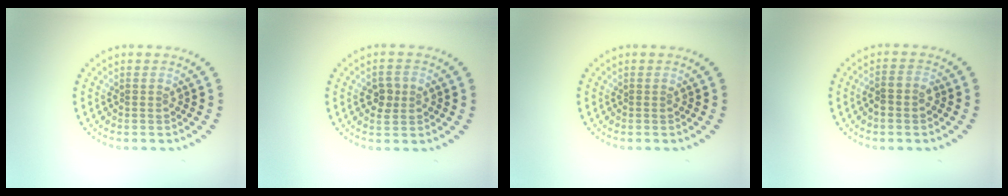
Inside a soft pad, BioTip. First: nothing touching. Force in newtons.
{"total": 2.0, "press": 2.0, "slide": 0.1}
{"total": 0.0}
{"total": 1.9, "press": 1.7, "slide": 0.8}